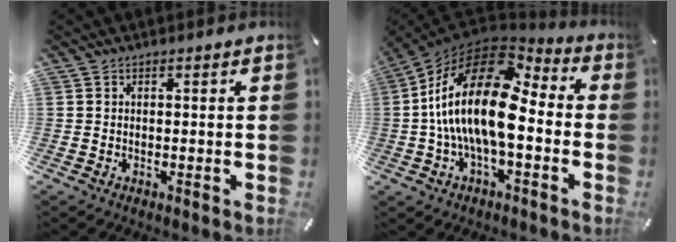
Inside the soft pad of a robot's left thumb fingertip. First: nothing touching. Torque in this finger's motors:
{"motor_torque": [2.31, 2.69, 2.77, 0.00, 0.86]}